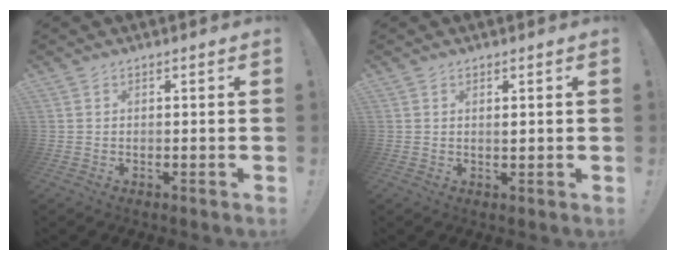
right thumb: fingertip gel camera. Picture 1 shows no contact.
{"total": 0.9, "force": [0.3, 0.2, 0.8], "torque": [-0.008, -0.003, 0.004]}